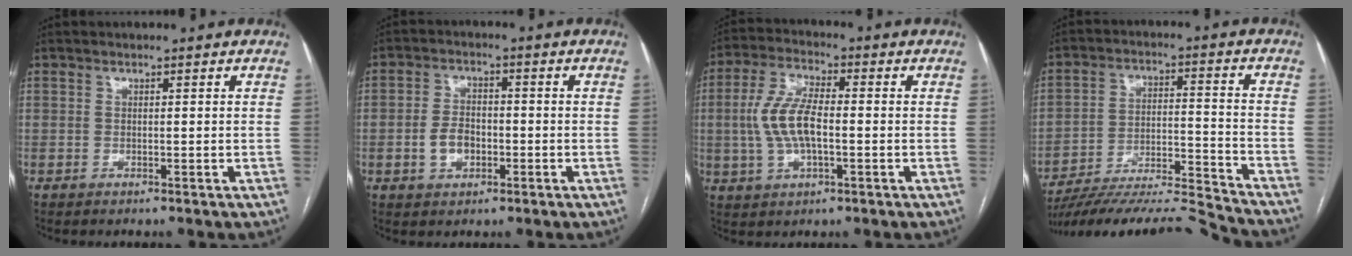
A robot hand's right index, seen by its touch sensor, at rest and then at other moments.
{"total": 4.9, "force": [-1.4, 3.2, 3.5], "torque": [-0.071, 0.008, -0.022]}
{"total": 9.1, "force": [-0.6, 3.3, 8.4], "torque": [-0.186, 0.011, -0.011]}
{"total": 16.9, "force": [-16.3, -0.7, 4.4], "torque": [-0.082, 0.012, -0.265]}